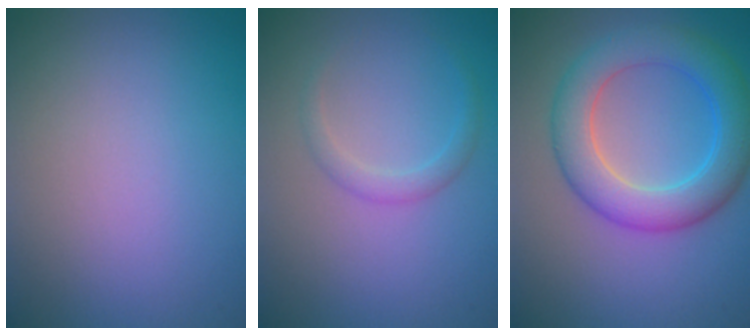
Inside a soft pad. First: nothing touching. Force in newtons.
{"total": 1.5, "press": 1.5, "slide": 0.0}
{"total": 6.4, "press": 6.4, "slide": 0.1}